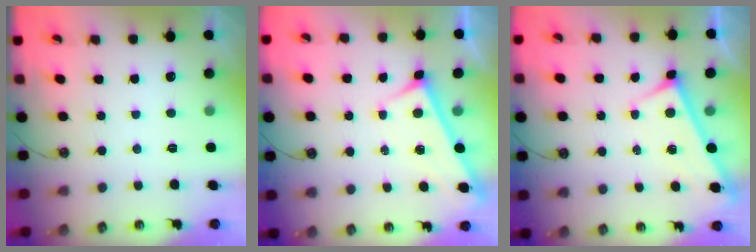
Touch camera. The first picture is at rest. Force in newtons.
{"total": 3.1, "press": 3.1, "slide": 0.2}
{"total": 3.1, "press": 3.1, "slide": 0.3}